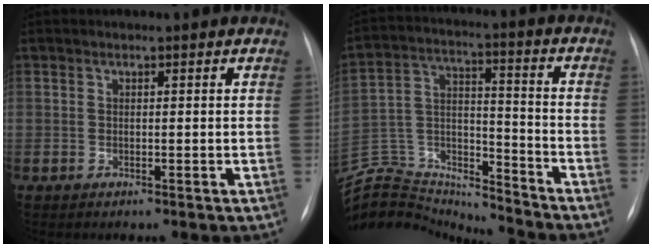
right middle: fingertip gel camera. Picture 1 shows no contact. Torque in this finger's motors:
{"motor_torque": [-0.52, -0.60, -0.06, -0.05]}